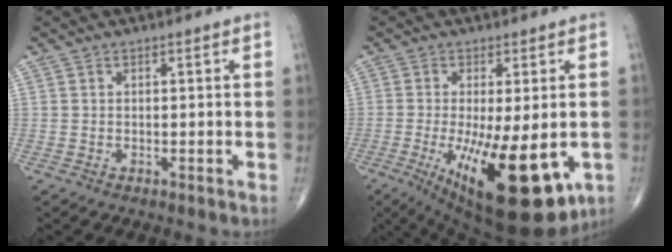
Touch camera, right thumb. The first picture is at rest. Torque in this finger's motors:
{"motor_torque": [-0.22, 1.23, 1.08, 0.50, 0.57]}